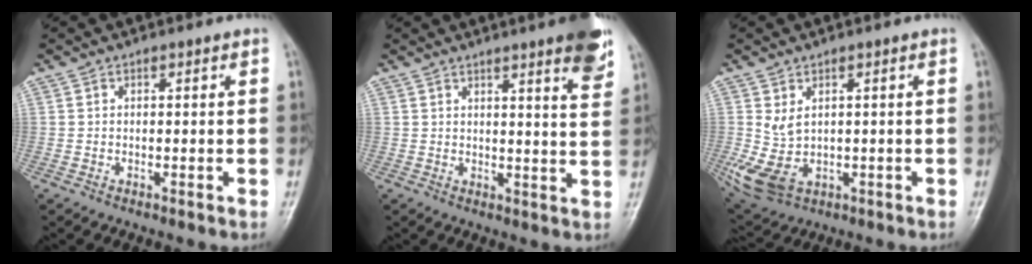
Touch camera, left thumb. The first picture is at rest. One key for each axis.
{"total": 8.3, "fx": 5.3, "fy": 0.8, "fz": 6.3, "tx": -0.068, "ty": -0.027, "tz": 0.061}
{"total": 6.2, "fx": 0.5, "fy": 4.2, "fz": 4.6, "tx": -0.093, "ty": -0.008, "tz": 0.029}